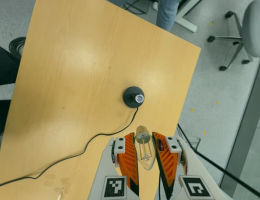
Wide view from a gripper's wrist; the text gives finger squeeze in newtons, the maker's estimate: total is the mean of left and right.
{"total": 21.6, "left": 23.4, "right": 19.7}